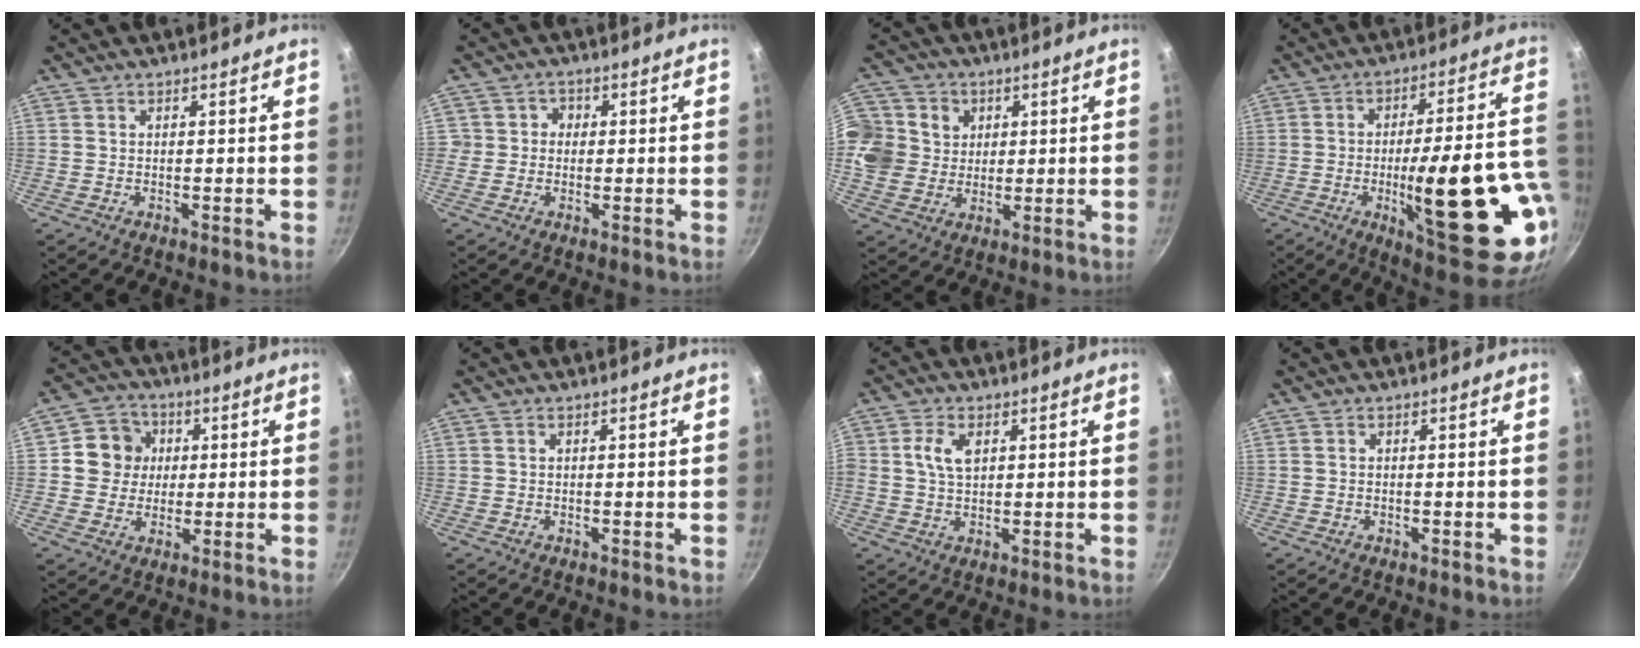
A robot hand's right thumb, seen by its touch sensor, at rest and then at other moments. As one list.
[{"total": 2.8, "force": [-0.2, 2.7, 0.5], "torque": [0.017, 0.005, -0.010]}, {"total": 13.9, "force": [3.3, 12.3, 5.5], "torque": [-0.100, -0.001, 0.057]}, {"total": 25.2, "force": [-5.9, 6.9, 23.5], "torque": [-0.305, 0.005, -0.073]}, {"total": 8.3, "force": [1.4, 7.8, 2.7], "torque": [-0.005, 0.011, 0.013]}, {"total": 0.0}, {"total": 5.2, "force": [1.5, 3.4, 3.7], "torque": [-0.061, -0.002, 0.027]}, {"total": 0.0}]